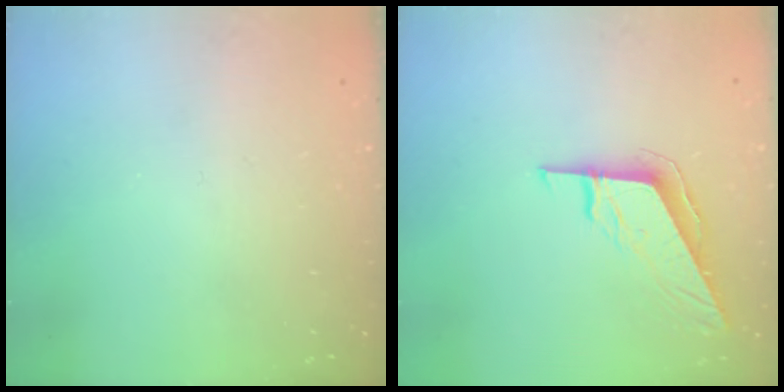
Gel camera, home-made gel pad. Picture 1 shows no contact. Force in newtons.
{"total": 8.6, "press": 8.6, "slide": 0.2}